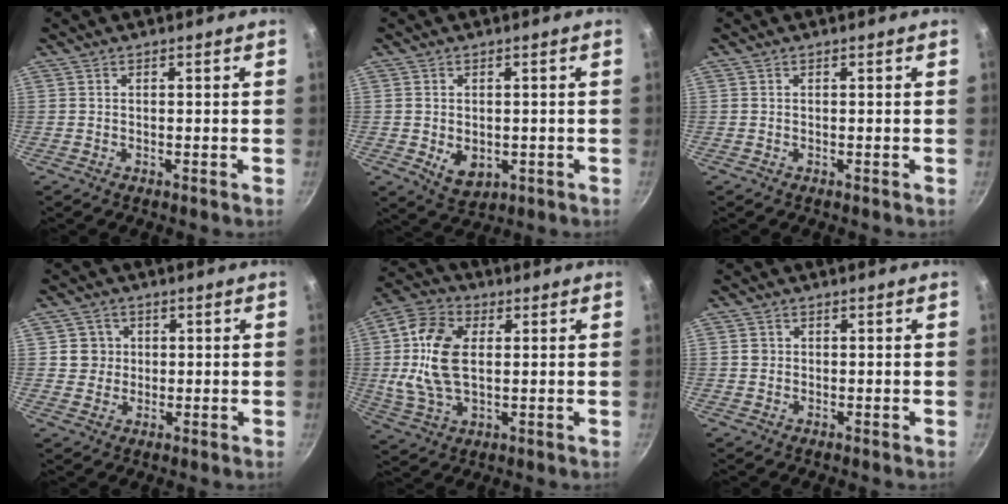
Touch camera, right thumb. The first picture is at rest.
{"total": 5.4, "force": [-0.7, 3.9, 3.6], "torque": [-0.046, -0.010, 0.002]}
{"total": 0.0}
{"total": 4.3, "force": [0.7, 4.2, 0.6], "torque": [0.023, 0.007, 0.008]}
{"total": 14.6, "force": [1.5, 8.9, 11.5], "torque": [-0.216, 0.005, 0.023]}
{"total": 1.5, "force": [0.1, 1.5, 0.3], "torque": [-0.001, 0.006, 0.001]}